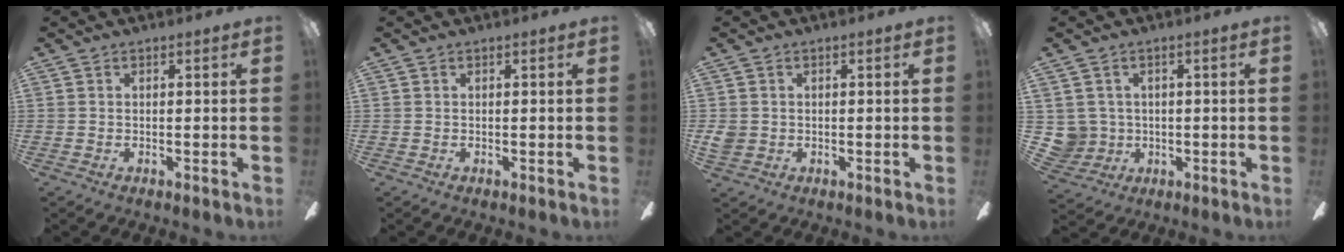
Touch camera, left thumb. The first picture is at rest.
{"total": 0.0}
{"total": 2.7, "force": [0.4, 2.5, 1.0], "torque": [-0.019, 0.005, 0.009]}
{"total": 5.2, "force": [0.9, 5.1, 0.4], "torque": [-0.032, -0.002, 0.020]}